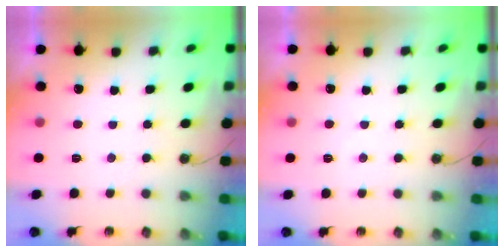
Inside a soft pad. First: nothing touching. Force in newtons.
{"total": 4.6, "press": 4.5, "slide": 0.8}